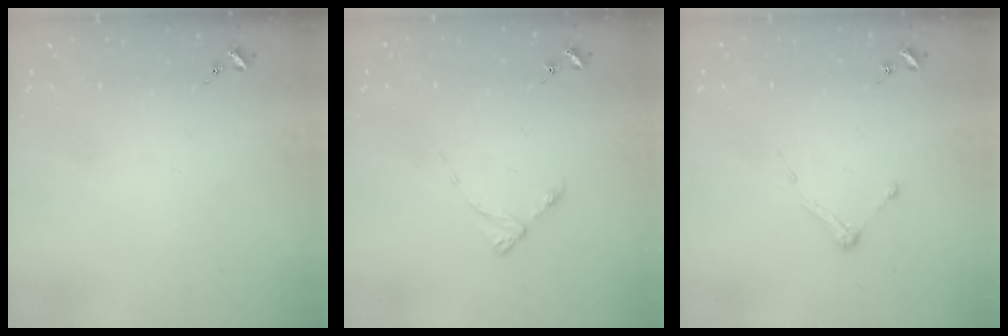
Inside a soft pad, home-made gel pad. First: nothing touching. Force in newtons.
{"total": 3.5, "press": 3.5, "slide": 0.6}
{"total": 3.4, "press": 3.4, "slide": 0.4}